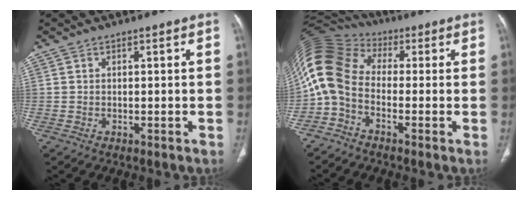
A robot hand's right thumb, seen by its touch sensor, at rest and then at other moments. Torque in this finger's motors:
{"motor_torque": [-0.15, 1.36, 1.61, -0.47, 0.23]}